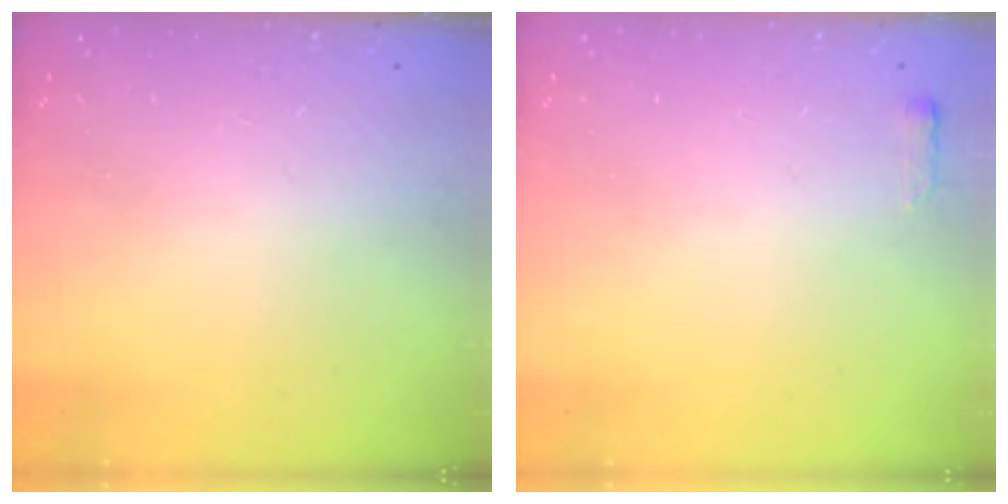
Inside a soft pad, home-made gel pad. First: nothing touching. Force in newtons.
{"total": 2.4, "press": 2.4, "slide": 0.4}